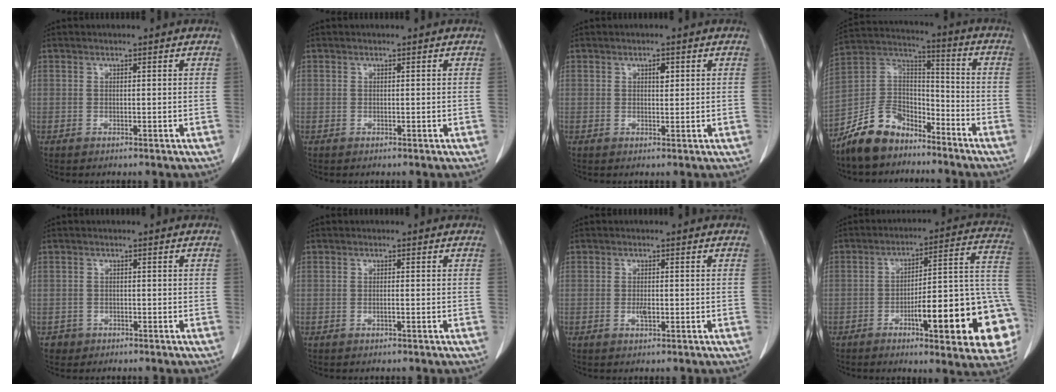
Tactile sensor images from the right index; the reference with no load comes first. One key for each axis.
{"total": 0.0}
{"total": 1.4, "fx": 0.6, "fy": 0.7, "fz": 1.1, "tx": -0.017, "ty": -0.001, "tz": 0.008}
{"total": 11.4, "fx": -8.8, "fy": 6.1, "fz": 3.9, "tx": -0.086, "ty": 0.033, "tz": -0.169}
{"total": 1.7, "fx": -0.9, "fy": 1.4, "fz": -0.2, "tx": 0.000, "ty": 0.007, "tz": -0.019}
{"total": 0.7, "fx": -0.2, "fy": 0.0, "fz": 0.6, "tx": -0.013, "ty": 0.000, "tz": -0.003}
{"total": 1.5, "fx": -0.4, "fy": 0.5, "fz": 1.4, "tx": -0.027, "ty": -0.001, "tz": -0.006}
{"total": 21.4, "fx": -6.5, "fy": 3.4, "fz": 20.1, "tx": -0.185, "ty": 0.023, "tz": -0.080}